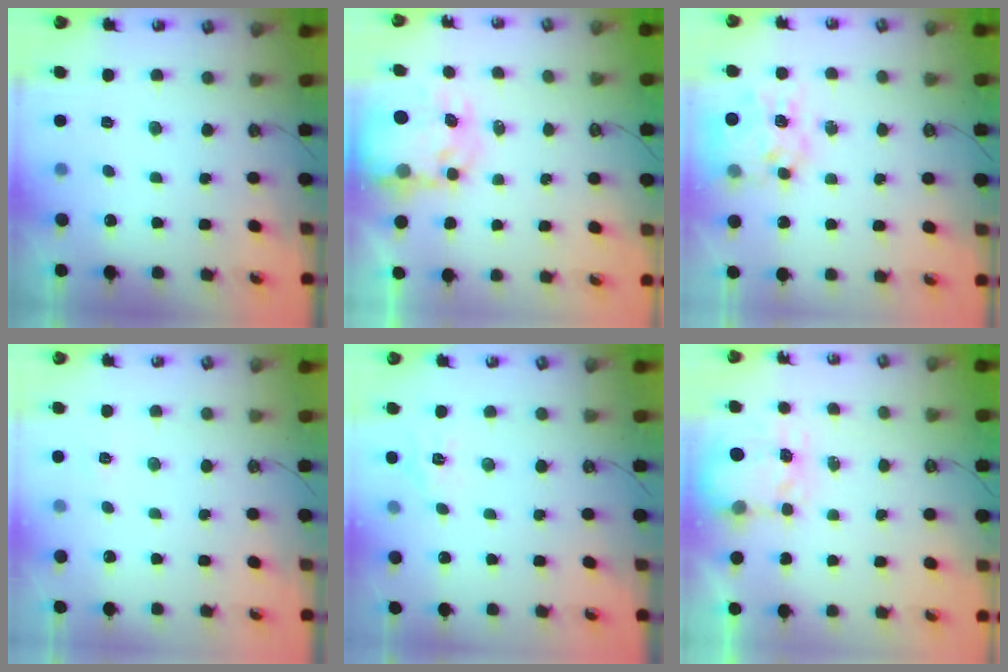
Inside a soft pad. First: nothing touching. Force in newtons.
{"total": 7.0, "press": 7.0, "slide": 0.6}
{"total": 13.0, "press": 13.0, "slide": 1.0}
{"total": 3.7, "press": 3.6, "slide": 0.5}
{"total": 4.9, "press": 4.8, "slide": 0.3}
{"total": 3.5, "press": 3.5, "slide": 0.4}